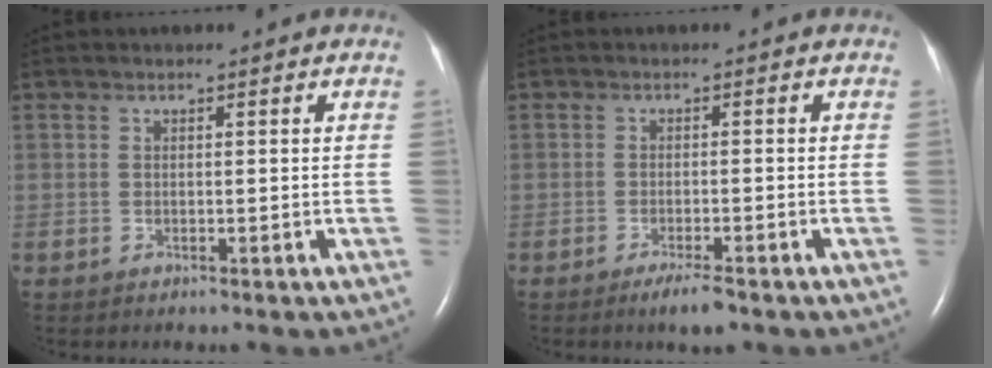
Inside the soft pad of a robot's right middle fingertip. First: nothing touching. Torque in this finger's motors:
{"motor_torque": [0.35, -0.28, -0.01, 0.00]}